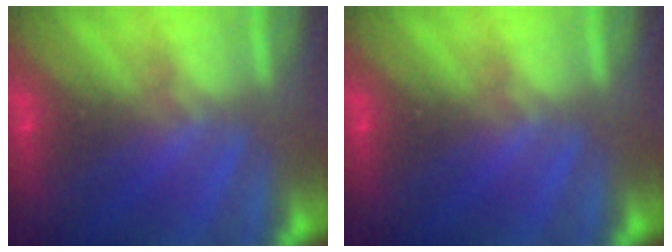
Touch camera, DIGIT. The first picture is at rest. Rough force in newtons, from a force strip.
{"total": 0.0}